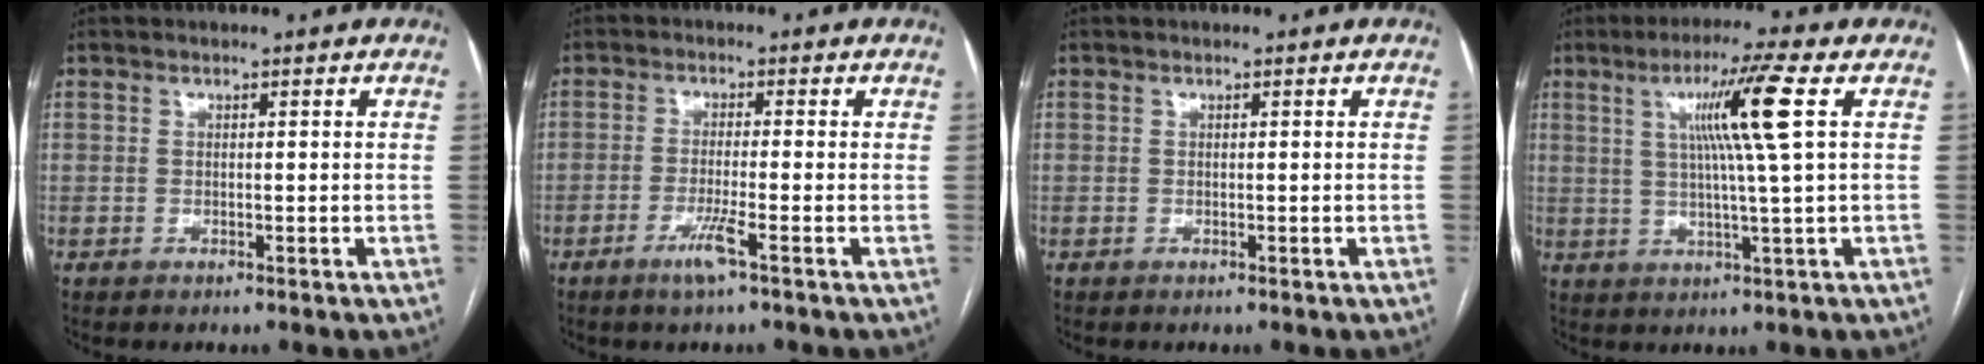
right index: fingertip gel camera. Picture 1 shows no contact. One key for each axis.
{"total": 3.9, "fx": -2.1, "fy": -0.5, "fz": 3.3, "tx": -0.065, "ty": -0.010, "tz": -0.043}
{"total": 0.0}
{"total": 9.5, "fx": 2.7, "fy": -1.8, "fz": 8.9, "tx": -0.152, "ty": 0.004, "tz": 0.051}